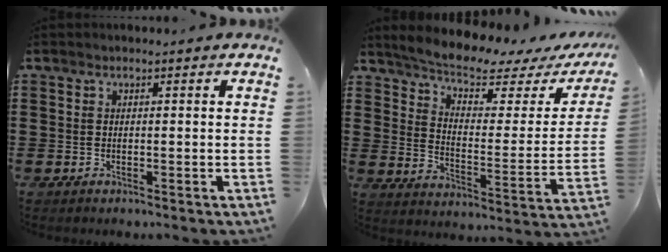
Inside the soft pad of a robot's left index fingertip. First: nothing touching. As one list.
[{"total": 5.8, "force": [5.2, 0.8, 2.4], "torque": [-0.068, -0.038, 0.082]}]